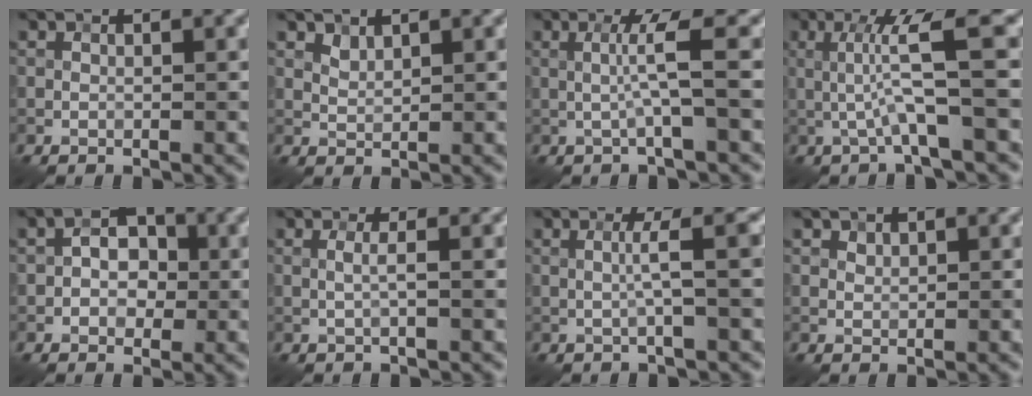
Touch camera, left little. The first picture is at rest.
{"total": 1.1, "force": [0.9, 0.5, 0.4], "torque": [-0.013, -0.002, 0.022]}
{"total": 2.6, "force": [-0.1, -0.2, 2.6], "torque": [-0.056, 0.001, -0.004]}
{"total": 4.7, "force": [-0.4, 0.0, 4.7], "torque": [-0.091, 0.015, -0.009]}
{"total": 3.1, "force": [-0.2, 2.3, 2.0], "torque": [-0.018, 0.005, -0.015]}
{"total": 1.6, "force": [0.1, 0.3, 1.6], "torque": [-0.027, 0.003, -0.004]}
{"total": 2.5, "force": [0.1, 0.2, 2.5], "torque": [-0.045, 0.005, -0.003]}
{"total": 0.8, "force": [0.7, 0.4, 0.2], "torque": [-0.006, -0.001, 0.015]}